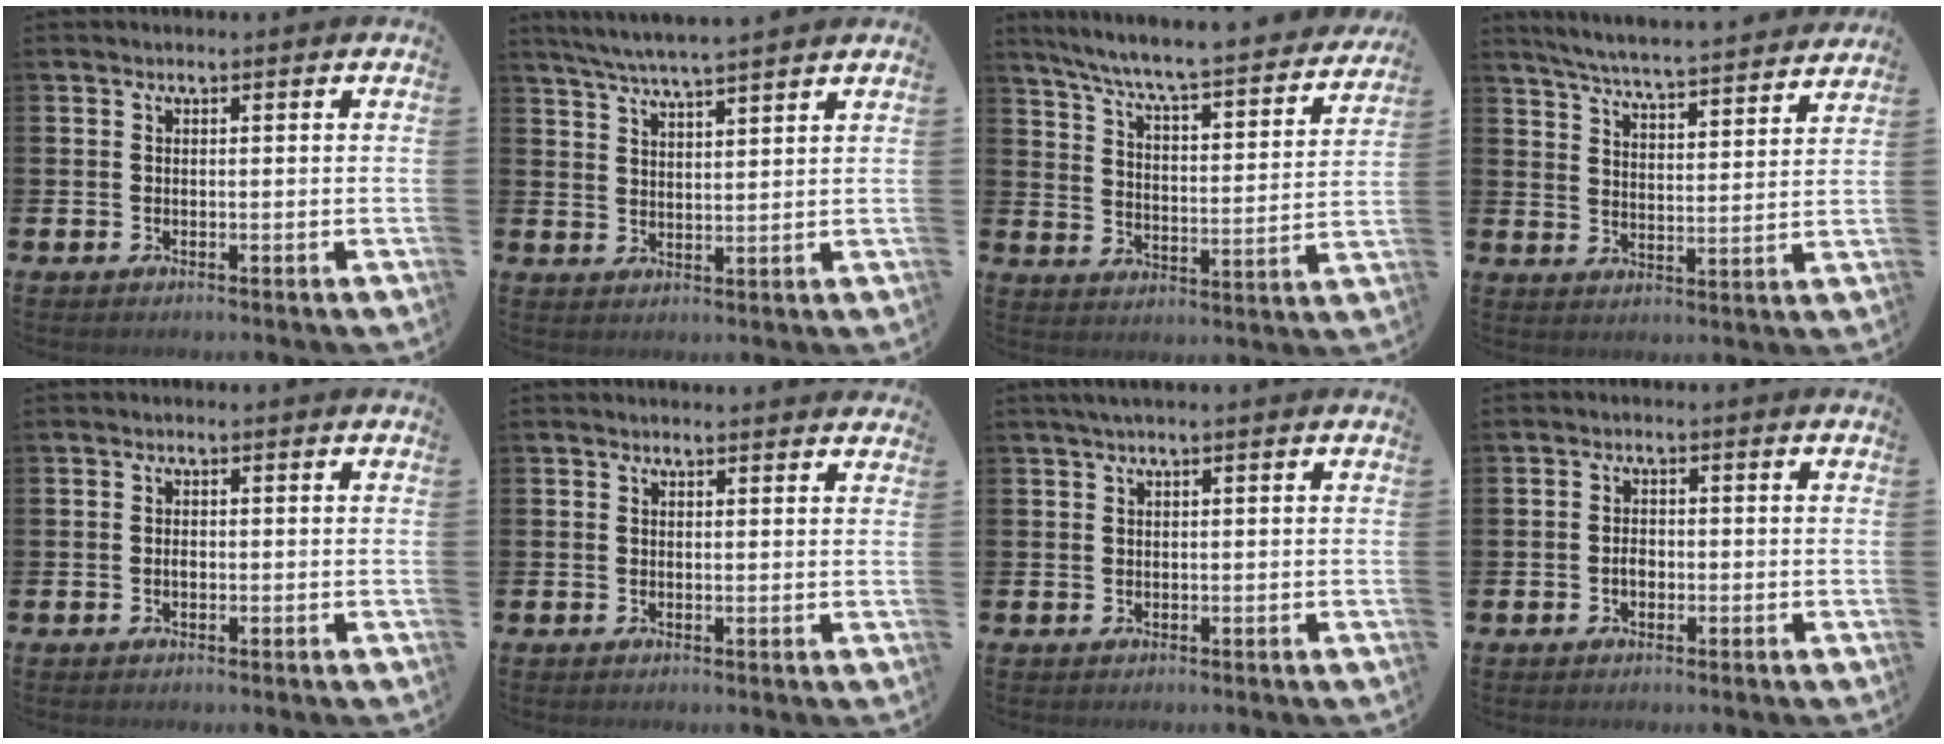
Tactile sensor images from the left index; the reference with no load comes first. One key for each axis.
{"total": 5.1, "fx": 4.9, "fy": -0.5, "fz": 1.5, "tx": -0.047, "ty": -0.019, "tz": 0.087}
{"total": 7.0, "fx": 6.5, "fy": 0.3, "fz": 2.7, "tx": -0.085, "ty": -0.054, "tz": 0.105}
{"total": 6.0, "fx": 5.8, "fy": -0.2, "fz": 1.3, "tx": -0.050, "ty": -0.047, "tz": 0.099}
{"total": 0.8, "fx": -0.2, "fy": 0.5, "fz": 0.7, "tx": -0.008, "ty": -0.001, "tz": -0.006}
{"total": 1.0, "fx": 1.0, "fy": 0.0, "fz": 0.1, "tx": 0.000, "ty": -0.001, "tz": 0.018}
{"total": 1.1, "fx": 0.6, "fy": 0.0, "fz": 0.9, "tx": -0.021, "ty": 0.005, "tz": 0.011}
{"total": 1.7, "fx": -0.5, "fy": 1.1, "fz": 1.2, "tx": -0.009, "ty": -0.001, "tz": -0.013}